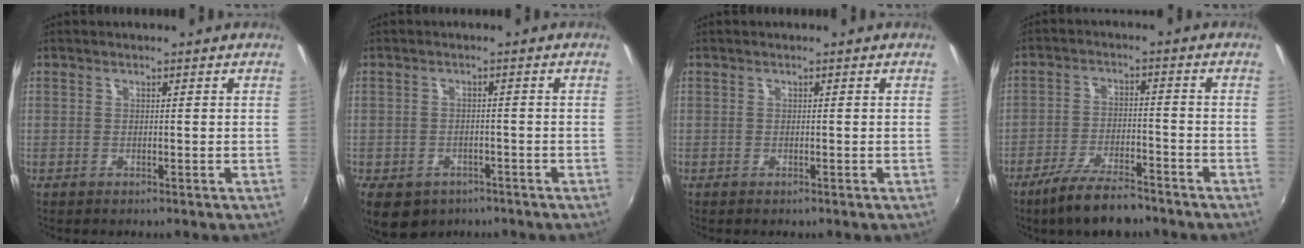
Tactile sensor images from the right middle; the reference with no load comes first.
{"total": 10.0, "force": [-6.0, 6.6, 4.6], "torque": [-0.115, -0.023, -0.083]}
{"total": 0.0}
{"total": 9.9, "force": [-7.8, 2.5, 5.4], "torque": [-0.121, -0.015, -0.134]}